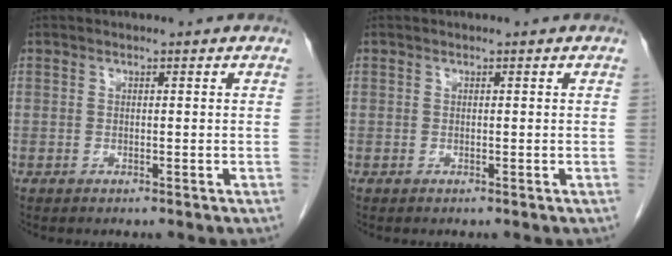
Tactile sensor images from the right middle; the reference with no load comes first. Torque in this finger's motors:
{"motor_torque": [-0.02, 0.03, 0.05, 0.01]}